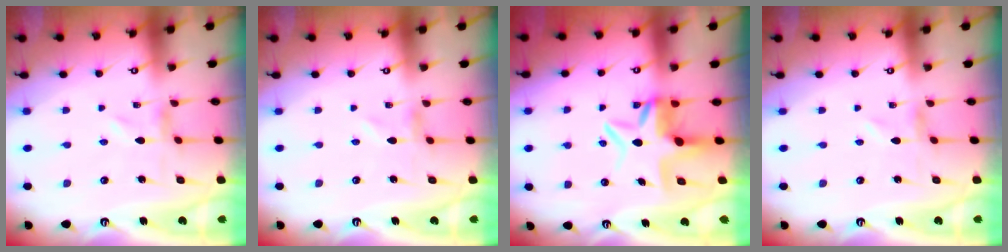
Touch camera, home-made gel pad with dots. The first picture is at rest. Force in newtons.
{"total": 0.0}
{"total": 7.5, "press": 7.5, "slide": 0.9}
{"total": 0.0}